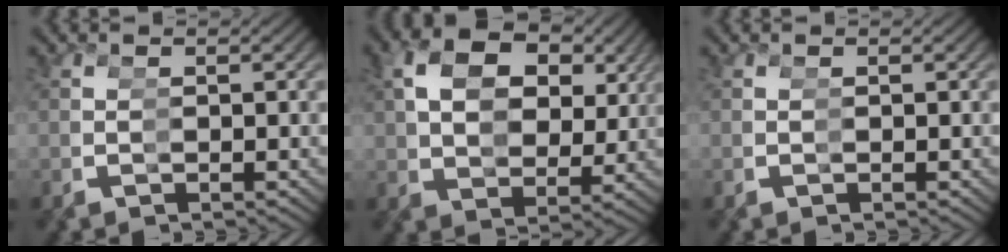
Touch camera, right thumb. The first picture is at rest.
{"total": 7.8, "force": [4.5, 5.0, 4.0], "torque": [-0.061, 0.029, 0.060]}
{"total": 0.0}